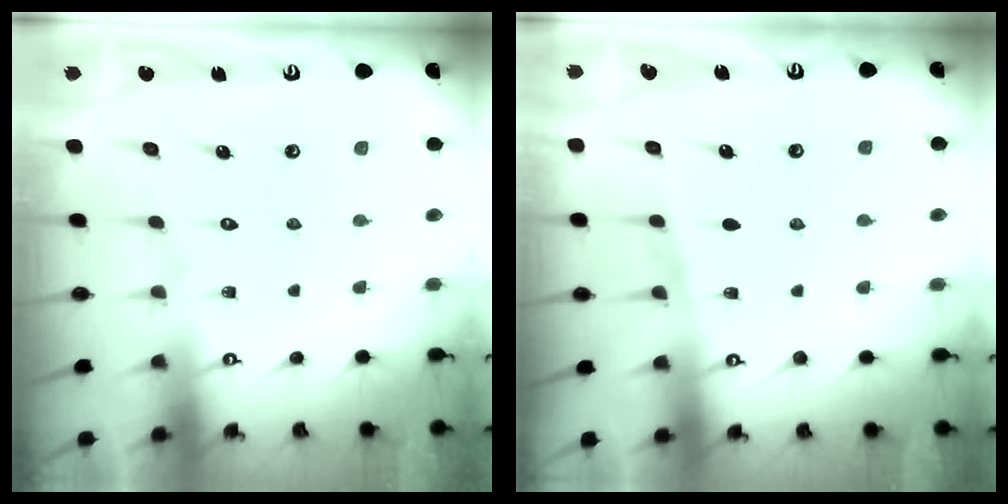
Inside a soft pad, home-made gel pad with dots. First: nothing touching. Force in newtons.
{"total": 4.7, "press": 4.7, "slide": 0.6}